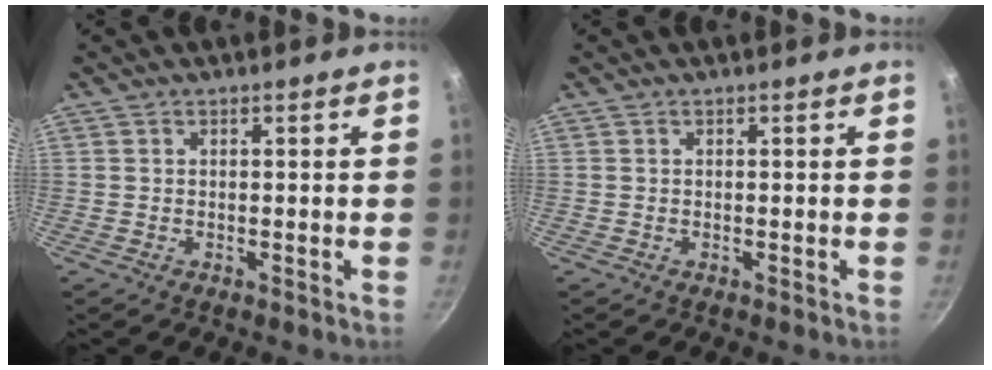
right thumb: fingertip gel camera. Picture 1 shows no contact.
{"total": 0.0}